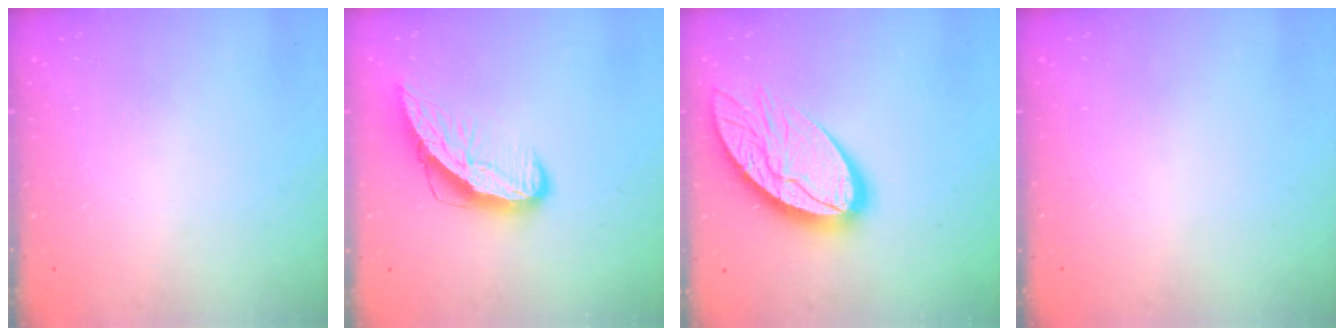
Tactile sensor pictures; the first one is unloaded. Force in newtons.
{"total": 9.9, "press": 9.9, "slide": 1.1}
{"total": 17.2, "press": 17.2, "slide": 1.5}
{"total": 0.0}